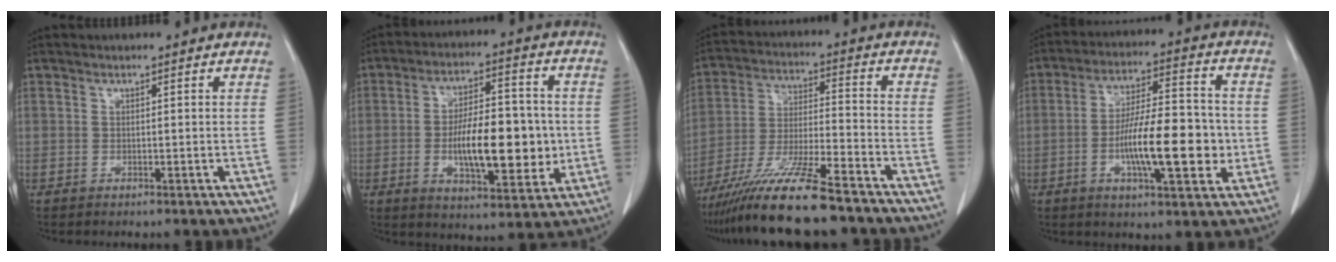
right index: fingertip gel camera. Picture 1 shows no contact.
{"total": 14.1, "force": [-1.6, 5.1, 13.1], "torque": [-0.217, 0.010, -0.021]}
{"total": 15.8, "force": [-12.6, 0.9, 9.6], "torque": [-0.192, -0.027, -0.220]}
{"total": 13.8, "force": [-2.7, 3.4, 13.1], "torque": [-0.222, 0.010, -0.044]}